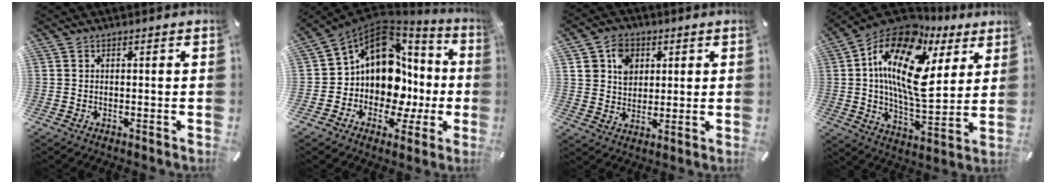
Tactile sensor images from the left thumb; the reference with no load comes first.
{"total": 15.6, "force": [2.1, 12.8, 8.6], "torque": [-0.152, -0.037, 0.043]}
{"total": 7.7, "force": [2.6, 6.6, 2.9], "torque": [-0.044, 0.004, 0.045]}
{"total": 20.6, "force": [6.1, 11.0, 16.3], "torque": [-0.306, -0.030, 0.098]}